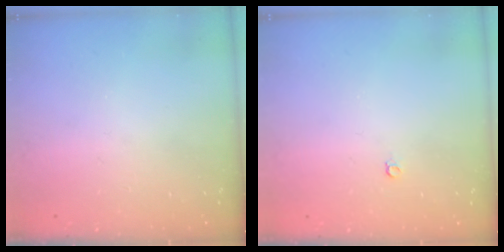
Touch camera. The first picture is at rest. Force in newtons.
{"total": 3.6, "press": 3.6, "slide": 0.6}